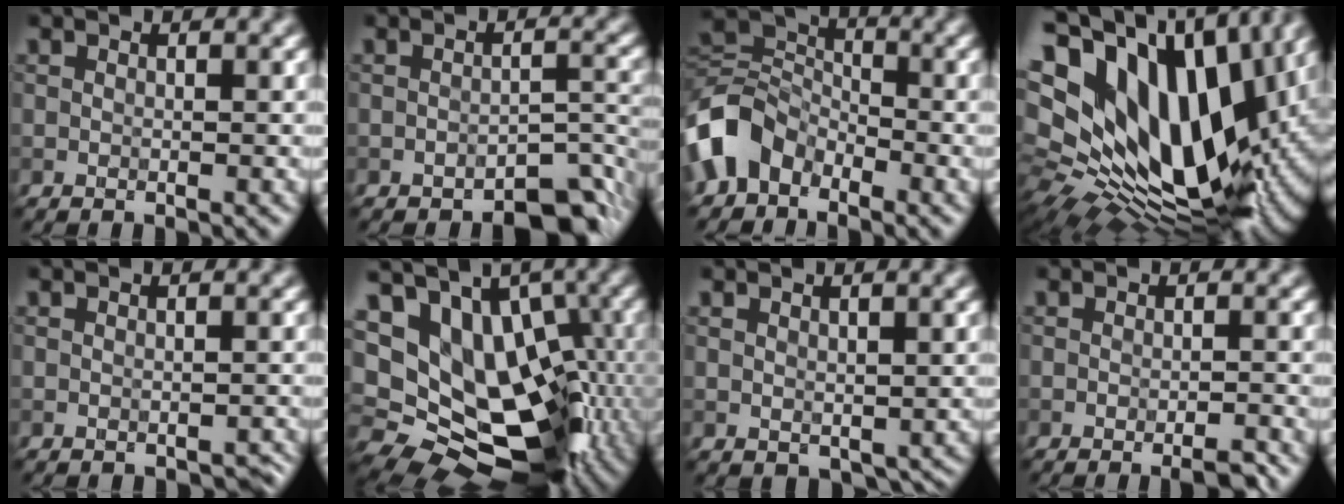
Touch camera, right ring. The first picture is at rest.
{"total": 4.9, "force": [-4.0, 1.4, 2.6], "torque": [-0.029, 0.004, -0.055]}
{"total": 5.7, "force": [-2.8, 4.2, 2.6], "torque": [-0.051, 0.010, -0.078]}
{"total": 22.0, "force": [6.8, 13.6, 15.9], "torque": [-0.289, -0.011, 0.157]}
{"total": 1.8, "force": [-1.6, 0.7, 0.6], "torque": [-0.009, 0.009, -0.011]}
{"total": 15.8, "force": [0.9, 11.5, 10.8], "torque": [-0.163, -0.001, 0.046]}
{"total": 2.0, "force": [0.1, 1.7, 1.1], "torque": [-0.011, -0.010, 0.007]}
{"total": 2.0, "force": [-1.5, 0.2, 1.3], "torque": [-0.017, 0.003, -0.023]}